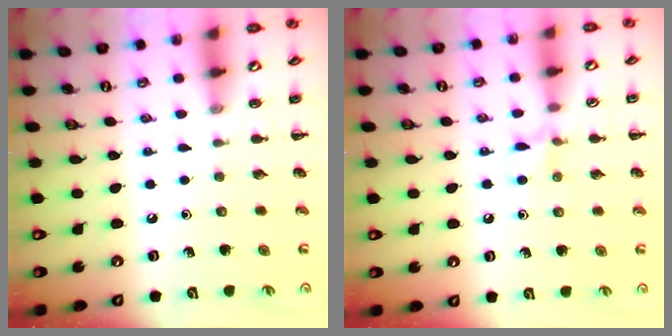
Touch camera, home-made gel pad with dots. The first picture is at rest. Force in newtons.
{"total": 6.1, "press": 5.8, "slide": 1.9}